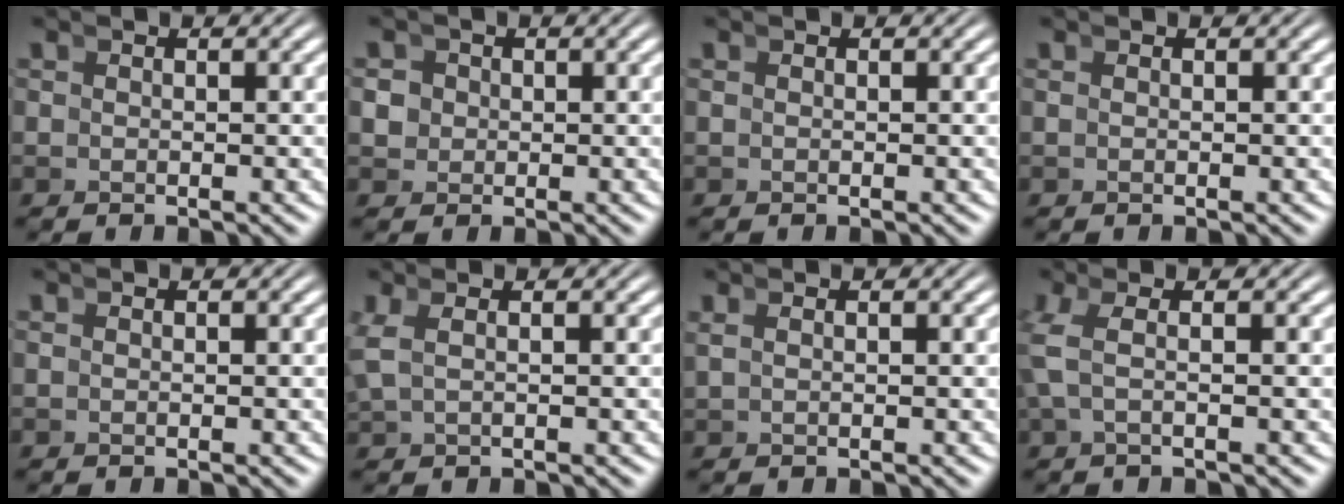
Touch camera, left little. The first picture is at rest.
{"total": 2.4, "force": [0.0, 2.3, 0.8], "torque": [-0.018, -0.004, 0.003]}
{"total": 0.0}
{"total": 0.0}
{"total": 0.0}
{"total": 1.8, "force": [0.6, 0.8, 1.5], "torque": [-0.036, 0.012, 0.013]}
{"total": 0.5, "force": [0.3, -0.3, 0.3], "torque": [-0.005, 0.009, 0.008]}
{"total": 2.2, "force": [0.2, 0.4, 2.1], "torque": [-0.048, 0.013, 0.002]}